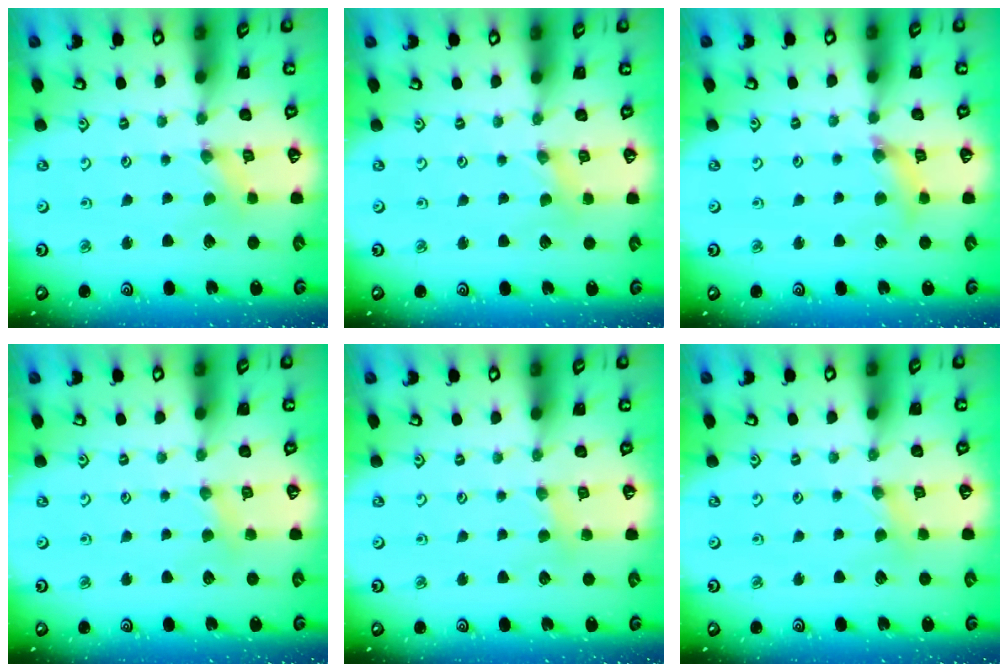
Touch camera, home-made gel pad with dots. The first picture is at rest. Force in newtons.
{"total": 0.0}
{"total": 6.7, "press": 6.6, "slide": 0.7}
{"total": 3.2, "press": 3.2, "slide": 0.5}
{"total": 2.5, "press": 2.5, "slide": 0.4}
{"total": 2.1, "press": 2.0, "slide": 0.4}